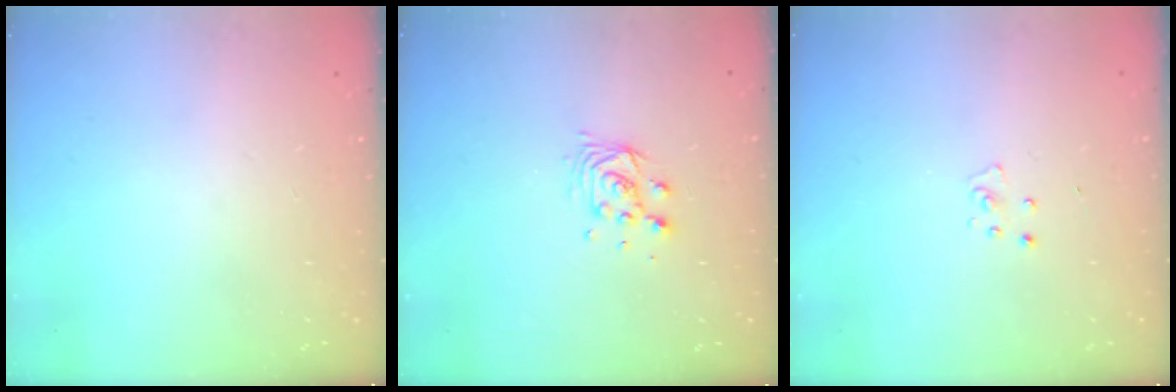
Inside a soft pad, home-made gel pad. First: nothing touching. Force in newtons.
{"total": 6.4, "press": 6.4, "slide": 0.3}
{"total": 2.6, "press": 2.6, "slide": 0.2}